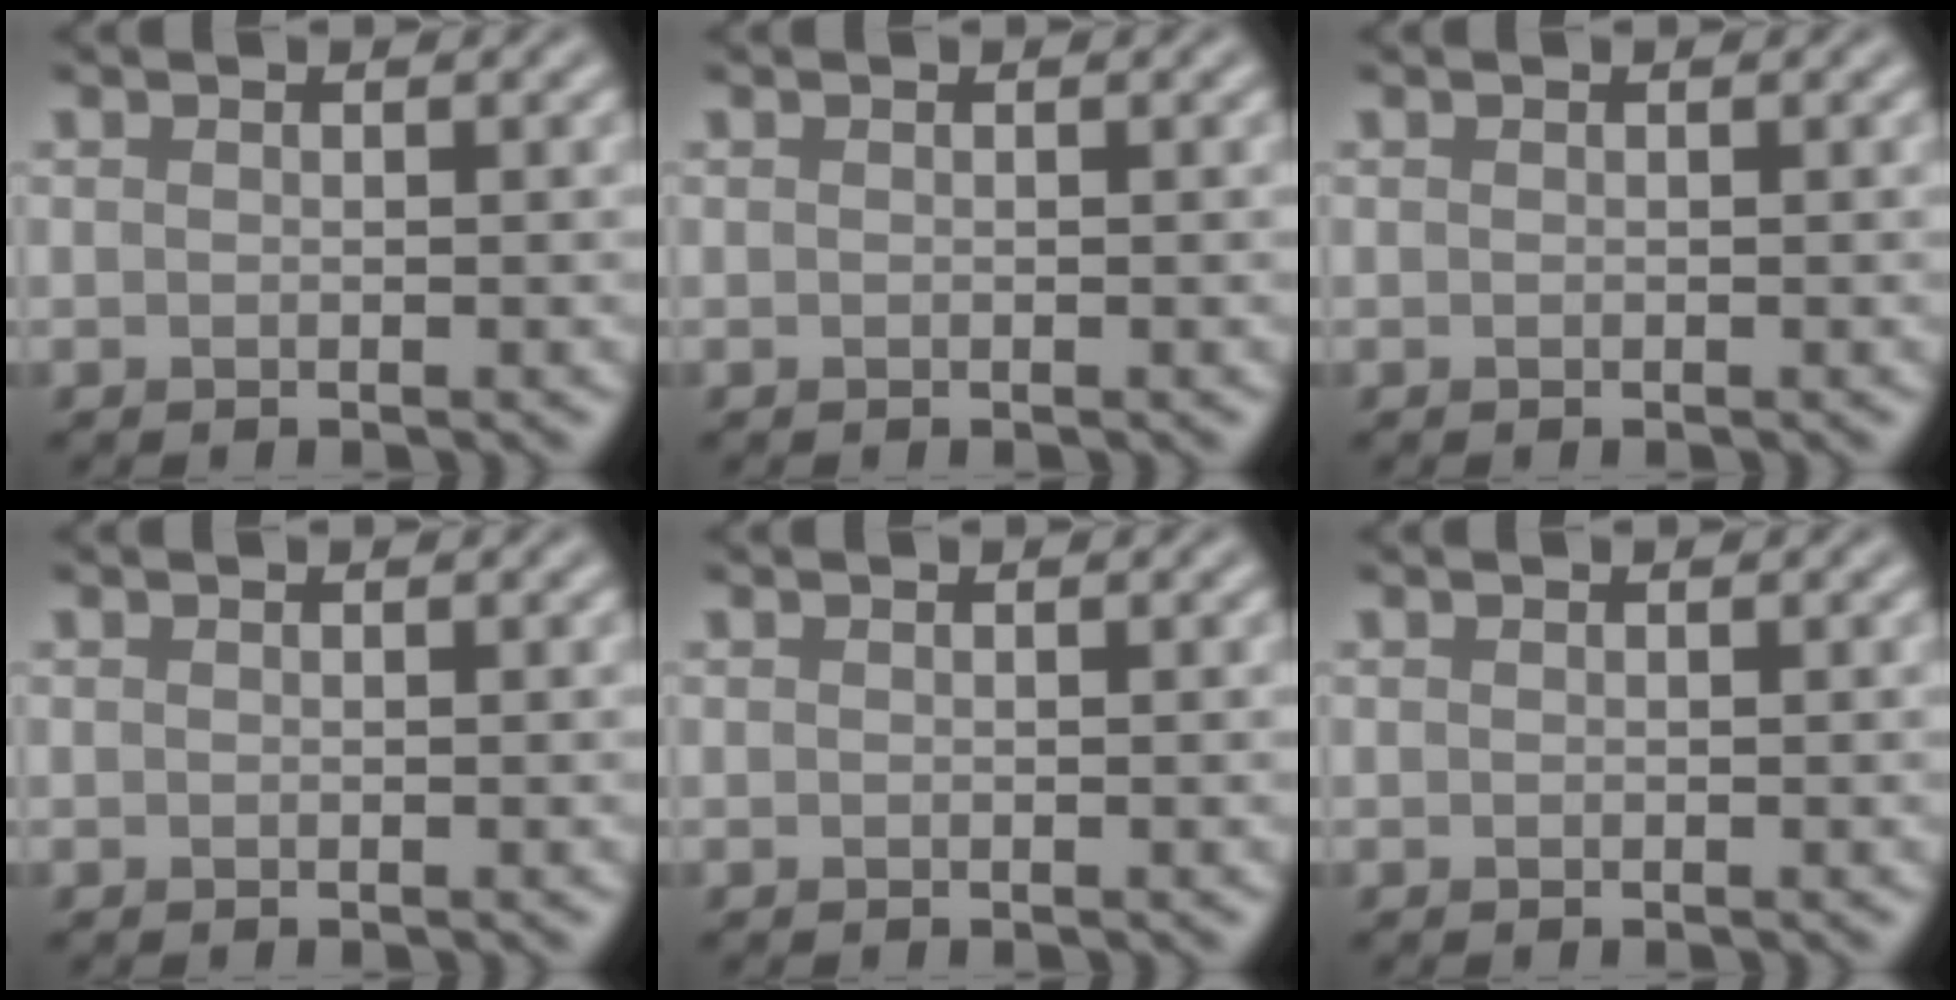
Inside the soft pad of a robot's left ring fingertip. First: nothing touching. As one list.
[{"total": 0.0}, {"total": 0.0}, {"total": 0.0}, {"total": 0.0}, {"total": 0.0}]